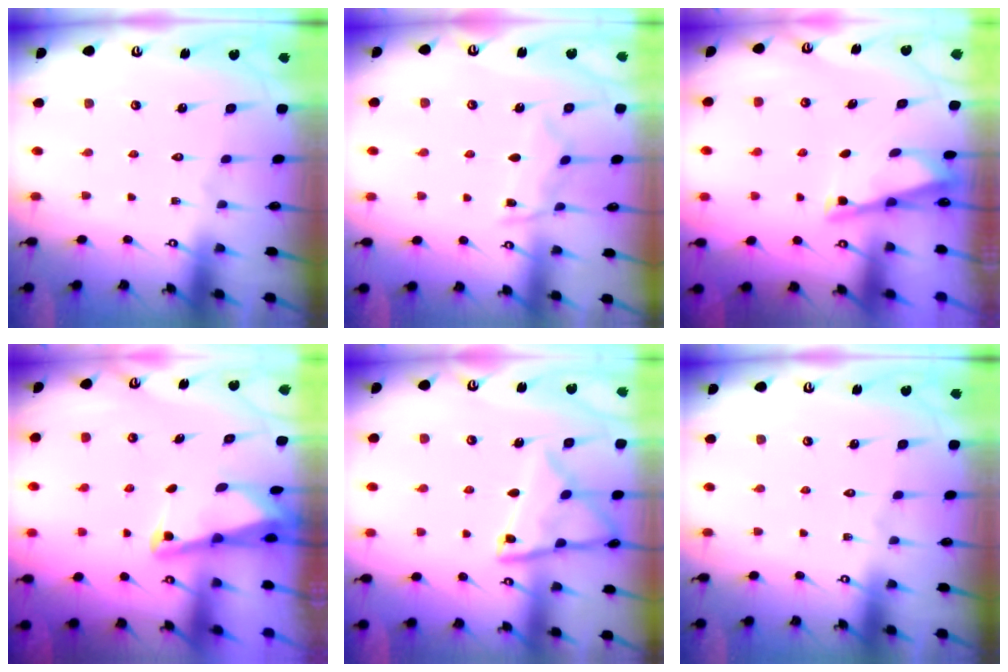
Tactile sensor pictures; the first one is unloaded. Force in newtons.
{"total": 7.5, "press": 7.4, "slide": 0.9}
{"total": 2.9, "press": 2.9, "slide": 0.3}
{"total": 2.7, "press": 2.6, "slide": 0.6}
{"total": 13.1, "press": 13.0, "slide": 1.4}
{"total": 0.0}